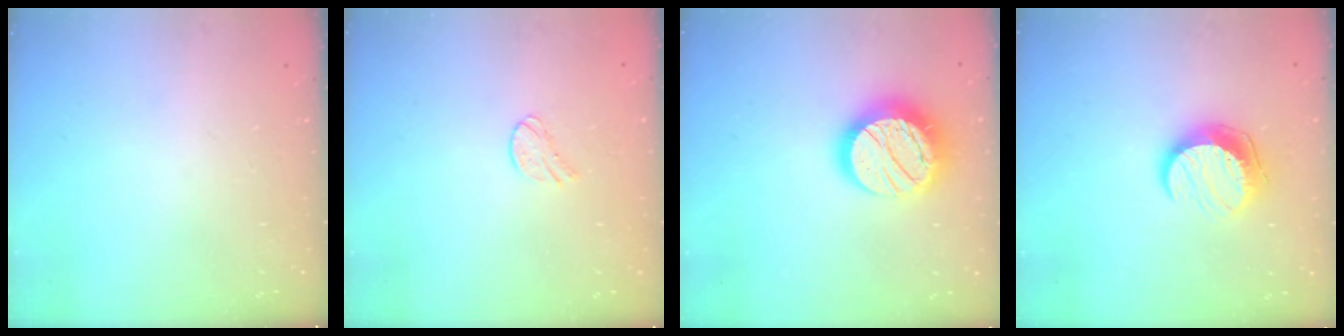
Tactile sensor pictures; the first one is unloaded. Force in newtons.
{"total": 6.1, "press": 6.1, "slide": 0.6}
{"total": 17.3, "press": 17.3, "slide": 1.1}
{"total": 11.1, "press": 11.0, "slide": 0.7}